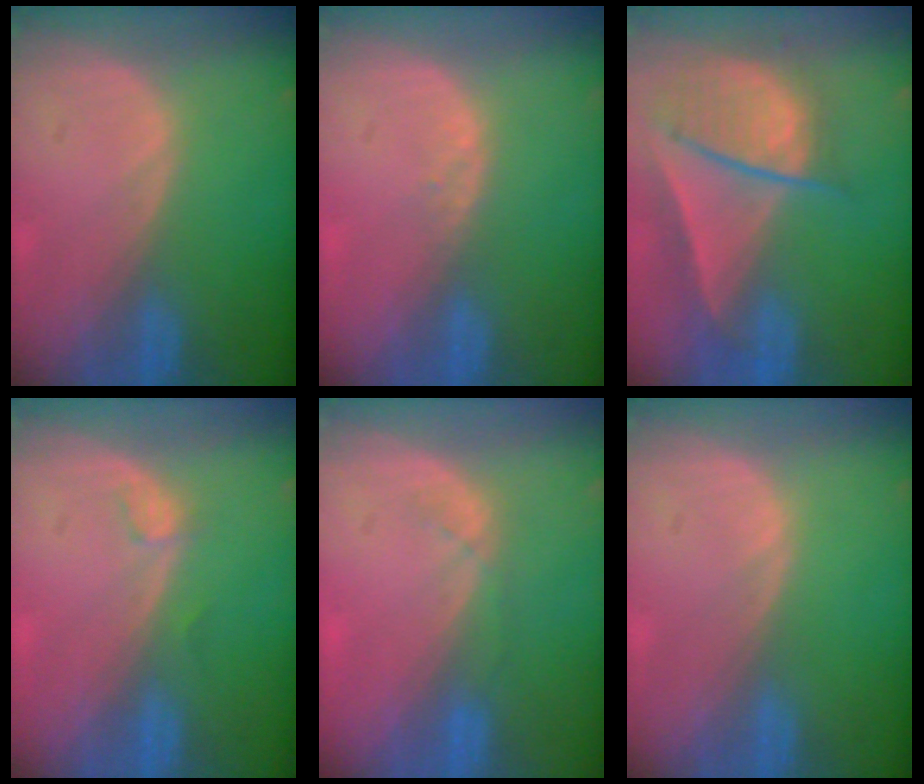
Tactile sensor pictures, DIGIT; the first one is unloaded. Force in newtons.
{"total": 1.1, "press": 0.8, "slide": 0.7}
{"total": 9.2, "press": 8.0, "slide": 4.6}
{"total": 1.1, "press": 1.1, "slide": 0.2}
{"total": 2.1, "press": 1.9, "slide": 0.9}
{"total": 0.0}